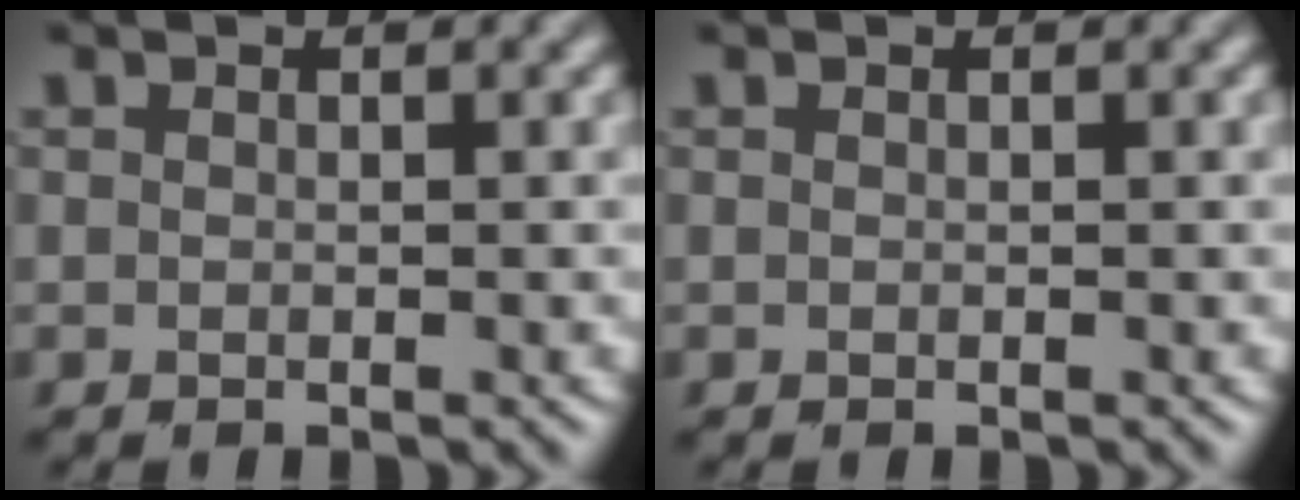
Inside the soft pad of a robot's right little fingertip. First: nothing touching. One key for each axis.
{"total": 0.0}